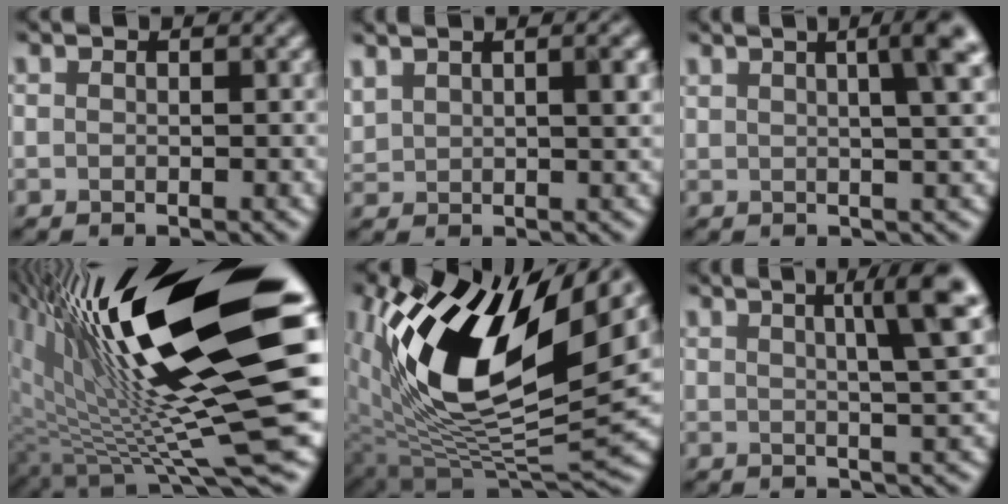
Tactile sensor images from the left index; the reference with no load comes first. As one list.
[{"total": 4.3, "force": [2.1, 1.7, 3.3], "torque": [-0.060, 0.037, 0.042]}, {"total": 5.7, "force": [2.3, 1.5, 5.0], "torque": [-0.043, 0.039, 0.025]}, {"total": 17.3, "force": [4.3, 3.9, 16.3], "torque": [-0.280, -0.011, 0.104]}, {"total": 13.9, "force": [4.1, 6.2, 11.8], "torque": [-0.241, 0.002, 0.096]}, {"total": 5.9, "force": [2.4, 0.7, 5.4], "torque": [-0.061, 0.025, 0.049]}]